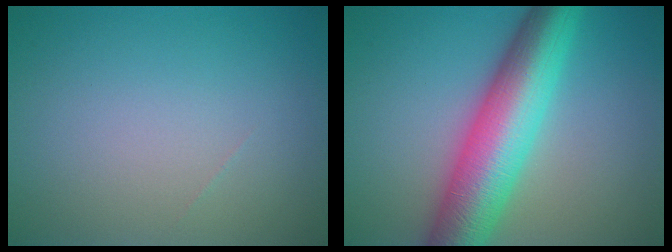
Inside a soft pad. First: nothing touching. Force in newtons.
{"total": 10.0, "press": 10.0, "slide": 0.1}